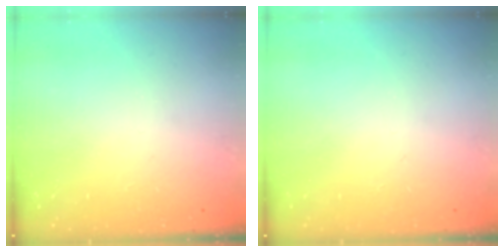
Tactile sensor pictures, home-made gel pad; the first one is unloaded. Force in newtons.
{"total": 0.0}